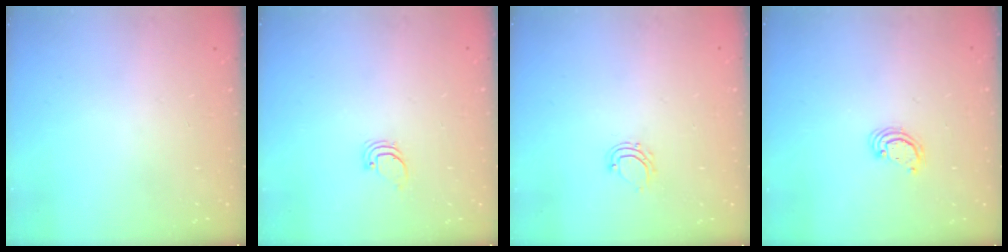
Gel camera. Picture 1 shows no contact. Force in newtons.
{"total": 0.9, "press": 0.9, "slide": 0.0}
{"total": 4.5, "press": 4.4, "slide": 0.6}
{"total": 2.5, "press": 2.5, "slide": 0.2}